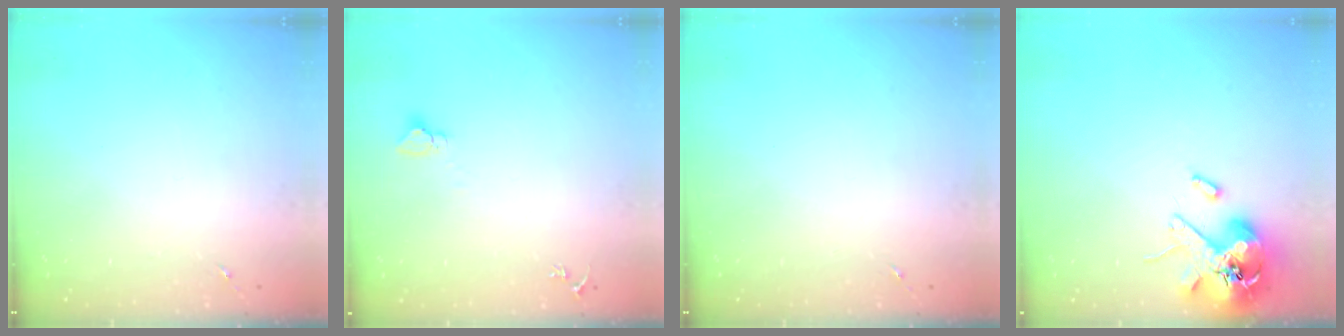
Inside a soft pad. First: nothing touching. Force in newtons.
{"total": 2.9, "press": 2.9, "slide": 0.1}
{"total": 0.0}
{"total": 12.7, "press": 12.6, "slide": 1.9}